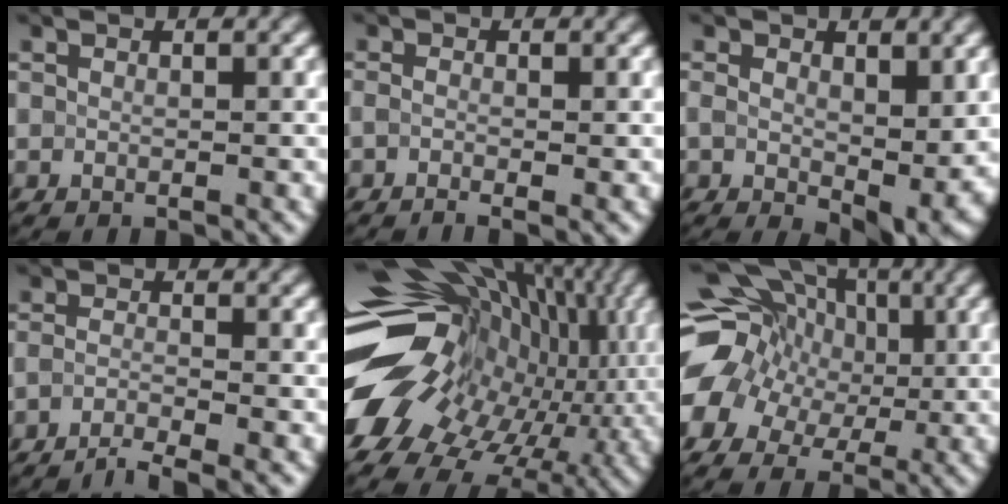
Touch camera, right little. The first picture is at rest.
{"total": 1.8, "force": [-1.3, 0.3, 1.2], "torque": [-0.013, -0.007, -0.020]}
{"total": 6.8, "force": [-0.4, 3.9, 5.5], "torque": [-0.101, -0.021, 0.011]}
{"total": 3.3, "force": [-3.1, 0.2, 1.2], "torque": [-0.012, 0.001, -0.060]}
{"total": 17.5, "force": [0.1, 12.3, 12.4], "torque": [-0.190, 0.002, 0.032]}
{"total": 14.7, "force": [1.6, 12.1, 8.1], "torque": [-0.165, 0.041, 0.004]}